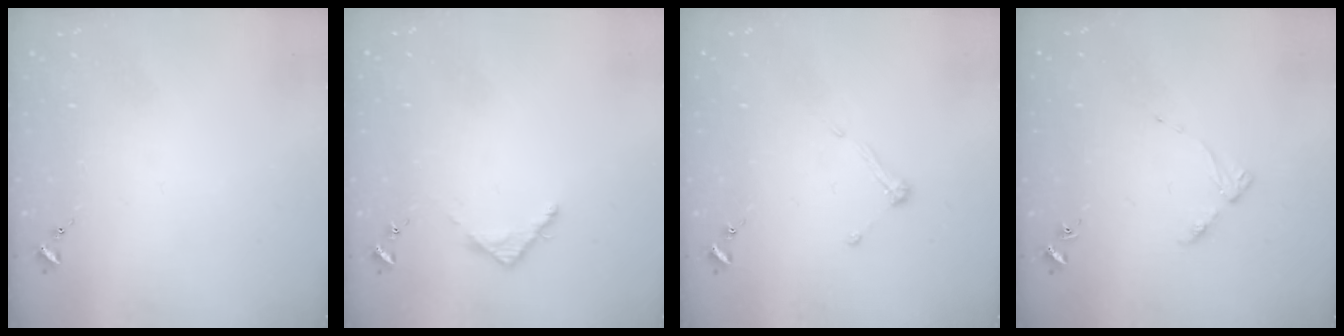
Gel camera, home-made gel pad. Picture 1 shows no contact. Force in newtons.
{"total": 3.5, "press": 3.5, "slide": 0.3}
{"total": 4.3, "press": 4.3, "slide": 0.2}
{"total": 3.8, "press": 3.8, "slide": 0.5}